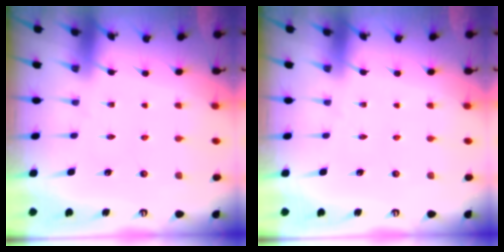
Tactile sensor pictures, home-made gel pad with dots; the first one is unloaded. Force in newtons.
{"total": 0.0}